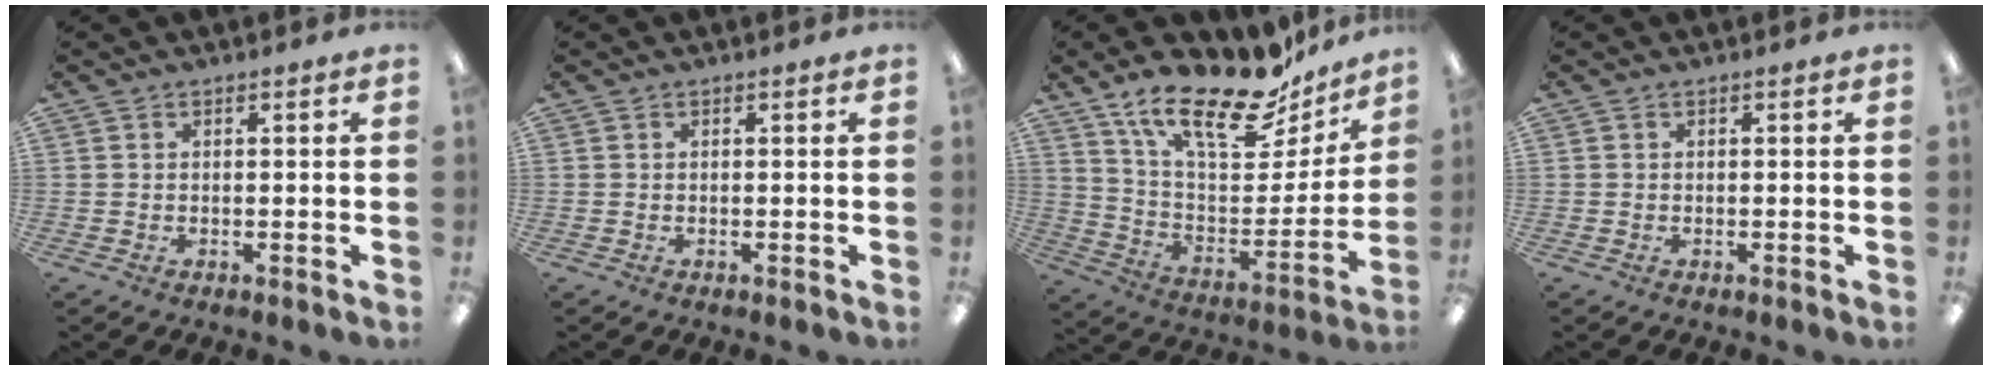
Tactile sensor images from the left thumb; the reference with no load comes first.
{"total": 0.0}
{"total": 22.4, "force": [16.6, 8.1, 12.8], "torque": [-0.199, -0.114, 0.283]}
{"total": 0.0}